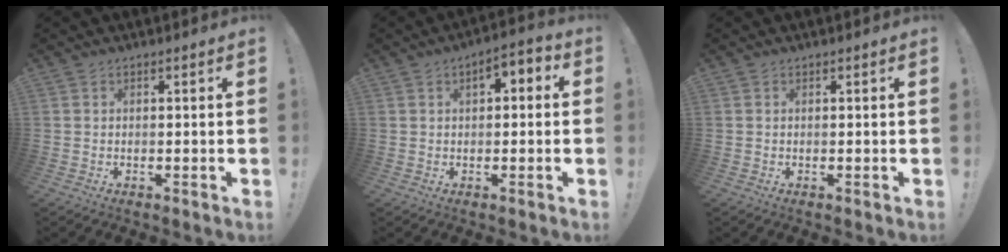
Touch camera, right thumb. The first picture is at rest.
{"total": 4.0, "force": [0.2, 2.6, 3.1], "torque": [-0.031, 0.002, -0.002]}
{"total": 0.0}